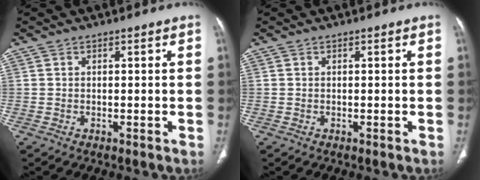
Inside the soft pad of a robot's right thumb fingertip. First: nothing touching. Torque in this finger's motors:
{"motor_torque": [-0.11, 0.11, -0.11, -0.05, 0.00]}